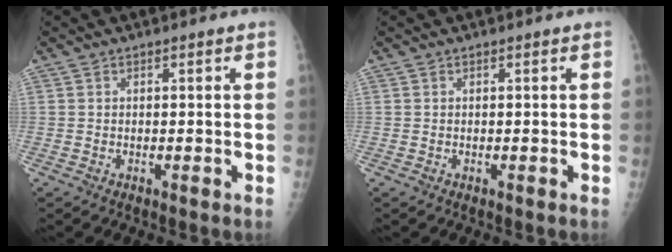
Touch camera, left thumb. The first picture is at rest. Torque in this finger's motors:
{"motor_torque": [0.00, 0.00, 0.01, -0.01, 0.00]}